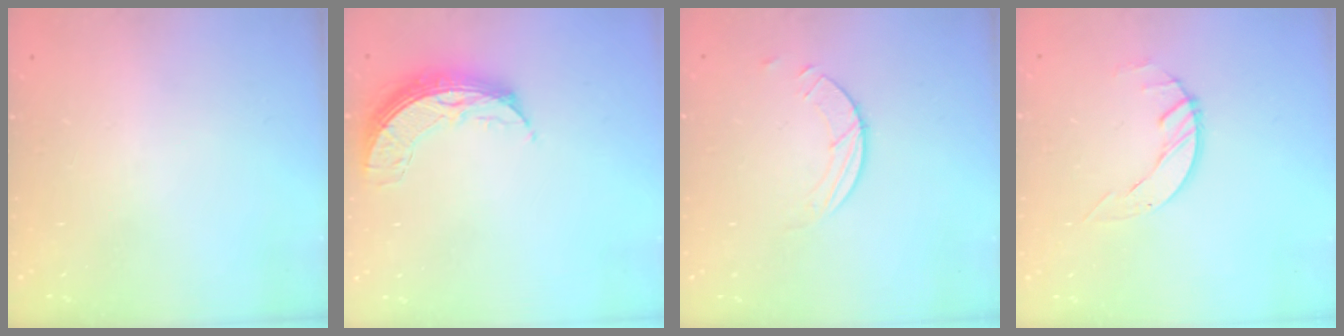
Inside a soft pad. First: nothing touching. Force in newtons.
{"total": 8.0, "press": 8.0, "slide": 0.7}
{"total": 2.5, "press": 2.4, "slide": 0.2}
{"total": 2.9, "press": 2.8, "slide": 0.3}